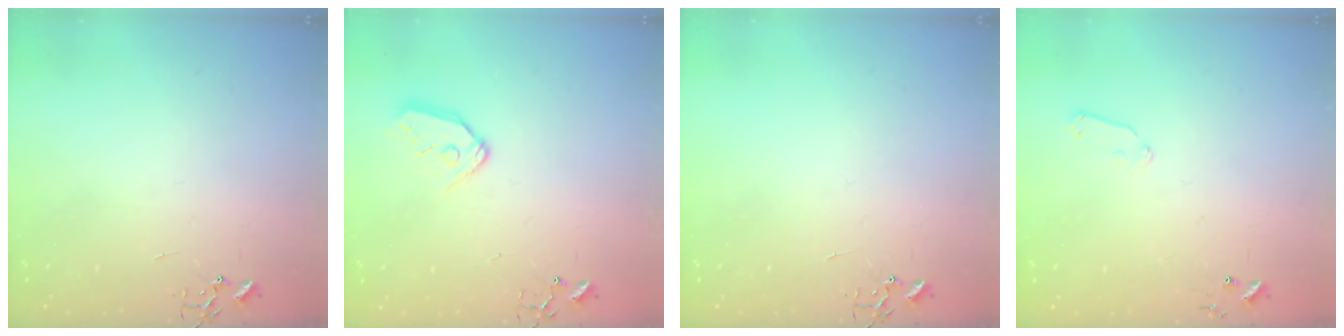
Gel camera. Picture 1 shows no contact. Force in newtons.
{"total": 10.0, "press": 9.9, "slide": 1.1}
{"total": 0.0}
{"total": 6.0, "press": 5.9, "slide": 1.0}